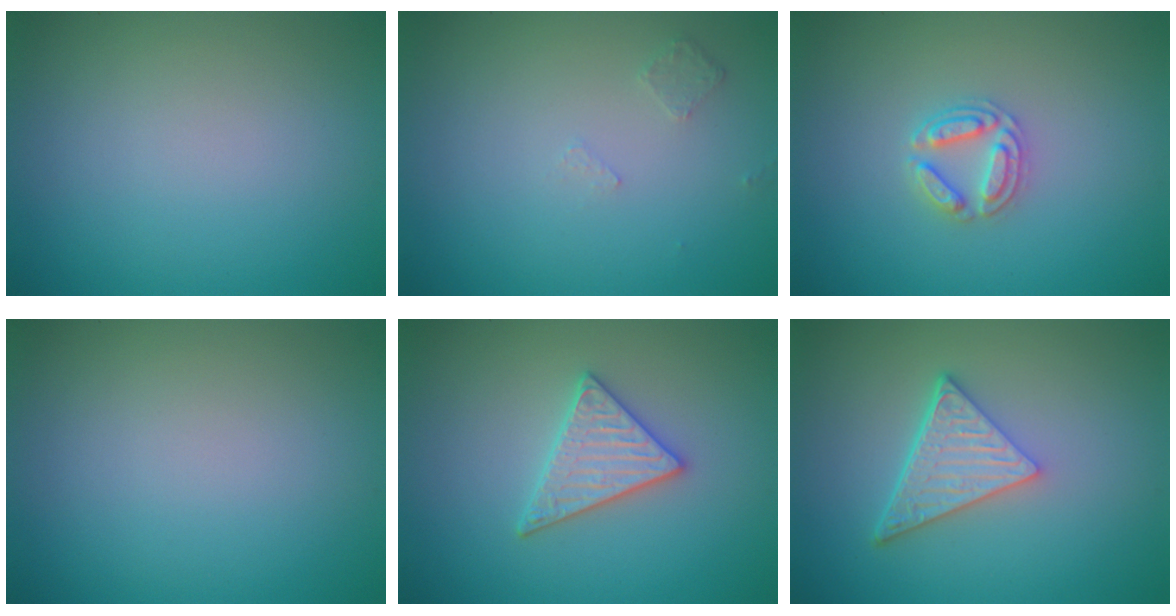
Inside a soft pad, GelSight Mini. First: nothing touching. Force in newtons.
{"total": 0.6, "press": 0.5, "slide": 0.4}
{"total": 2.8, "press": 2.7, "slide": 0.5}
{"total": 0.0}
{"total": 2.9, "press": 2.8, "slide": 0.5}
{"total": 5.0, "press": 3.6, "slide": 3.5}